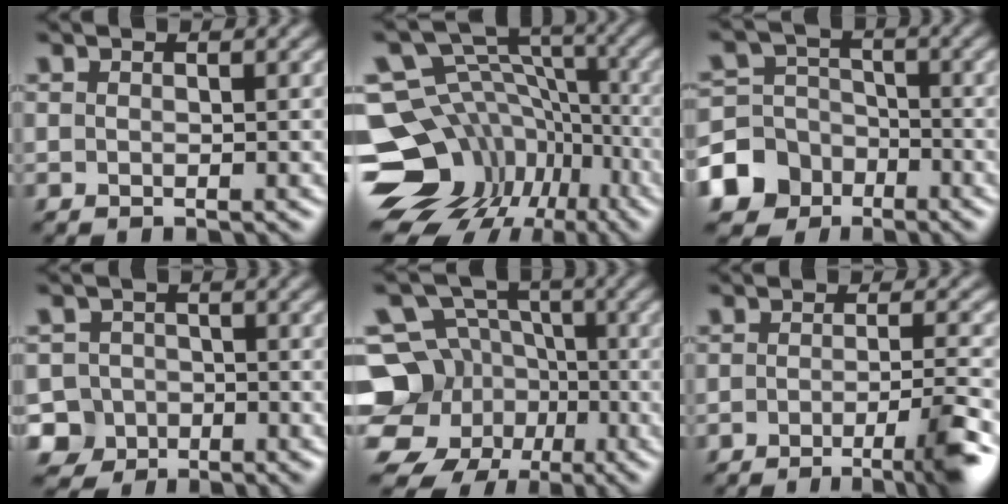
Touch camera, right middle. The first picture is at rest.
{"total": 14.8, "force": [-6.2, 11.8, 6.3], "torque": [-0.125, 0.005, -0.084]}
{"total": 9.1, "force": [-5.2, 7.4, 1.5], "torque": [-0.036, -0.019, -0.119]}
{"total": 5.8, "force": [-3.5, 4.7, 0.8], "torque": [0.011, -0.010, -0.068]}
{"total": 12.6, "force": [-4.3, 11.2, 3.7], "torque": [-0.074, -0.007, -0.096]}
{"total": 5.1, "force": [-2.5, 1.0, 4.3], "torque": [-0.058, -0.006, -0.041]}